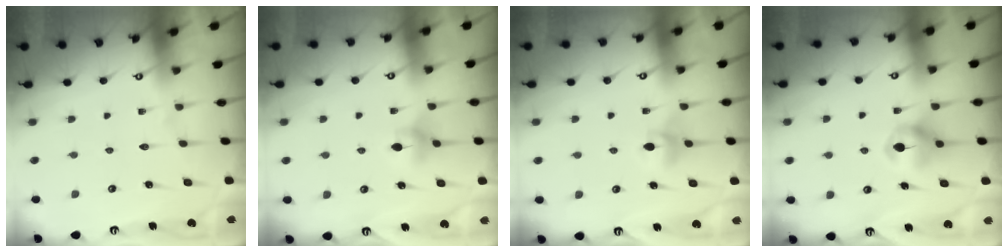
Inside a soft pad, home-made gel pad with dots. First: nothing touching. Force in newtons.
{"total": 5.0, "press": 4.9, "slide": 0.9}
{"total": 4.8, "press": 4.8, "slide": 0.7}
{"total": 6.5, "press": 6.5, "slide": 0.5}